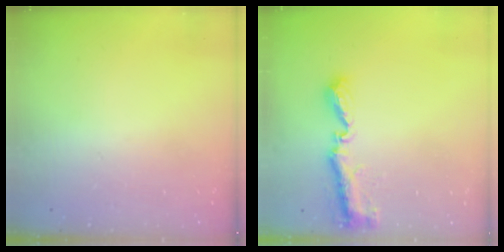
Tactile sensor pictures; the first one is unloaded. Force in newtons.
{"total": 8.8, "press": 8.8, "slide": 0.7}